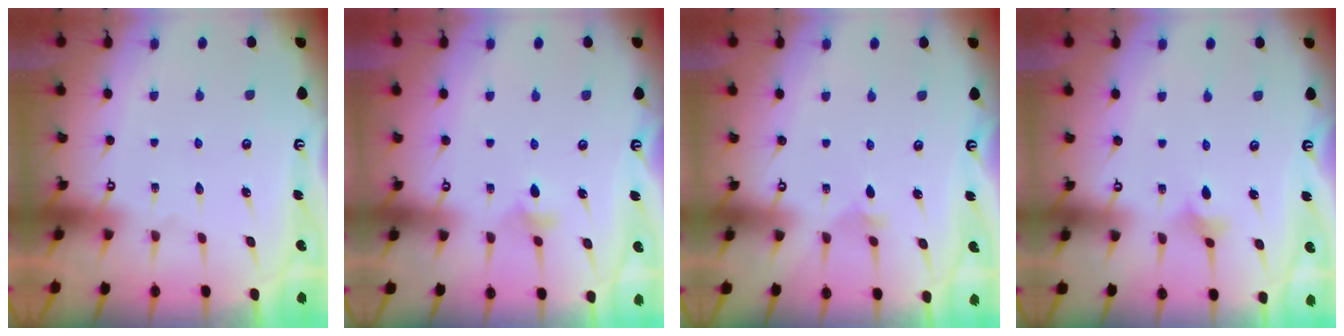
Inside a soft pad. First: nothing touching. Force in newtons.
{"total": 6.3, "press": 6.2, "slide": 1.0}
{"total": 1.7, "press": 1.6, "slide": 0.5}
{"total": 3.3, "press": 3.2, "slide": 0.6}